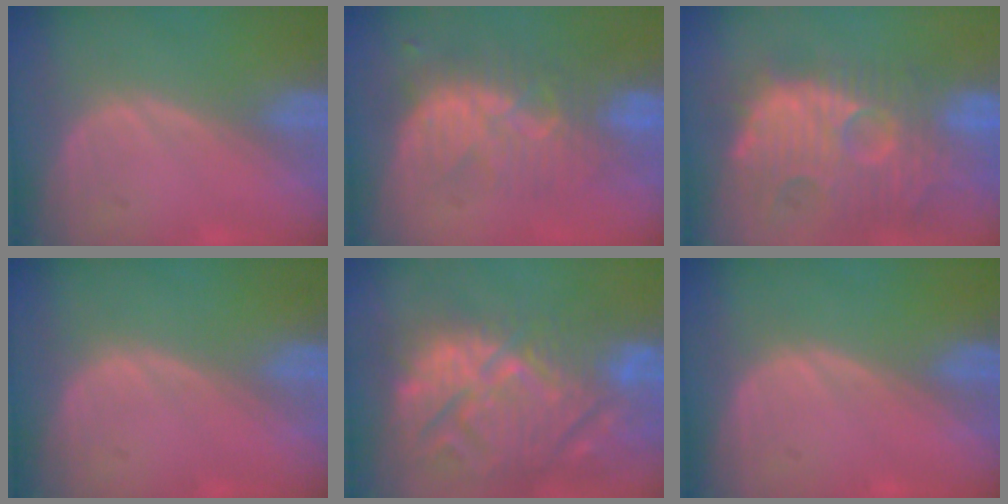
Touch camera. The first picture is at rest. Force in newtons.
{"total": 8.3, "press": 8.1, "slide": 2.0}
{"total": 13.8, "press": 12.3, "slide": 6.4}
{"total": 0.0}
{"total": 15.4, "press": 13.2, "slide": 8.0}
{"total": 0.0}